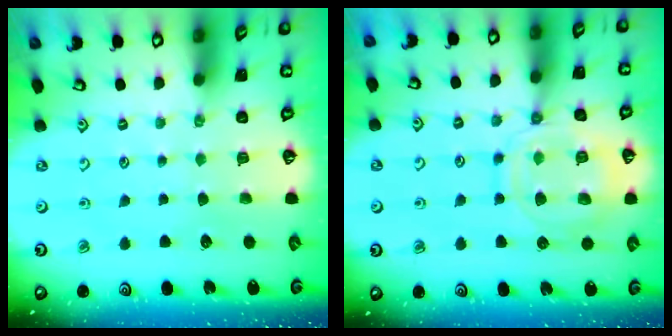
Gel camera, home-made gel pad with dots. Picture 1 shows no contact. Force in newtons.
{"total": 14.6, "press": 14.5, "slide": 1.4}